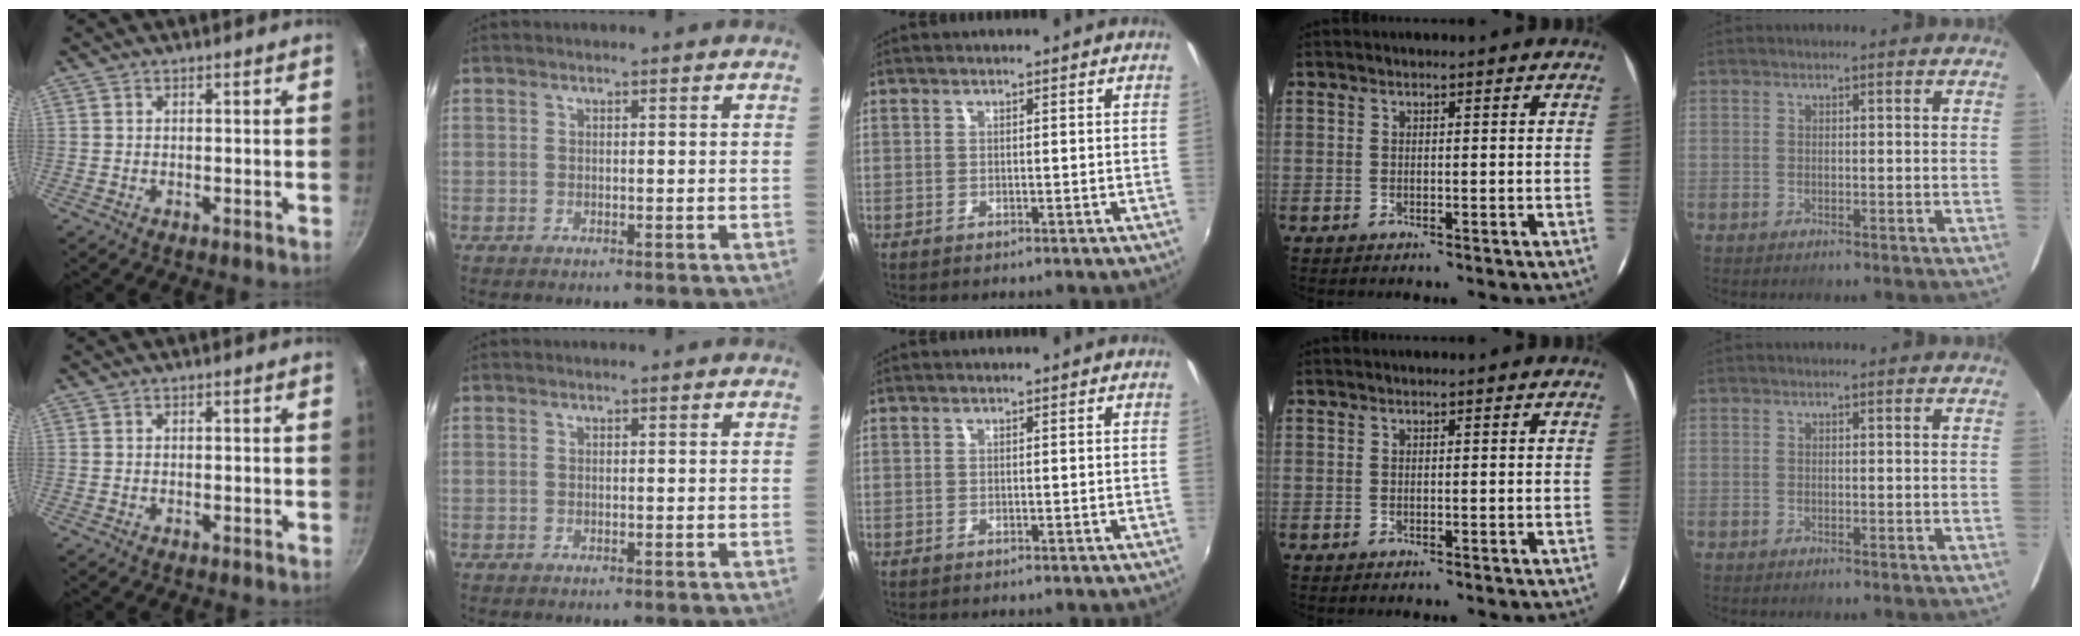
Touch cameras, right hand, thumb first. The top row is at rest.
{}